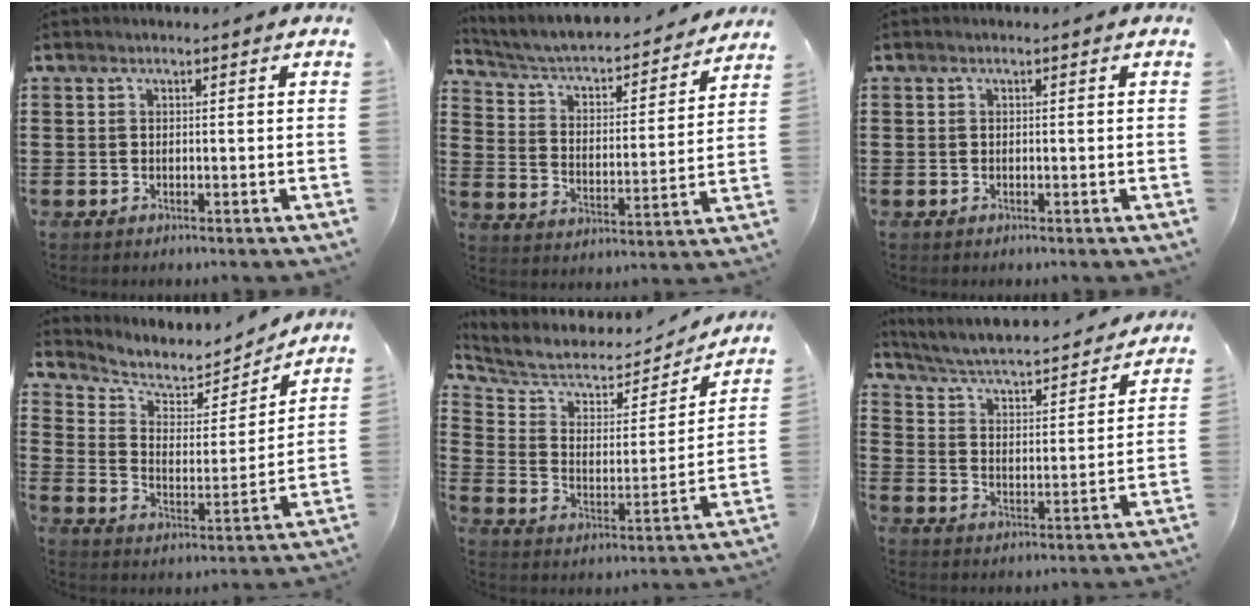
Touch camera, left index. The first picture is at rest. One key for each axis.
{"total": 4.2, "fx": 3.7, "fy": 0.9, "fz": 1.8, "tx": -0.053, "ty": -0.033, "tz": 0.054}
{"total": 0.0}
{"total": 5.3, "fx": 4.4, "fy": 2.4, "fz": 1.4, "tx": -0.056, "ty": -0.025, "tz": 0.073}
{"total": 6.0, "fx": 5.3, "fy": 2.0, "fz": 2.2, "tx": -0.073, "ty": -0.031, "tz": 0.086}
{"total": 4.1, "fx": 3.6, "fy": 0.3, "fz": 1.8, "tx": -0.054, "ty": -0.033, "tz": 0.052}